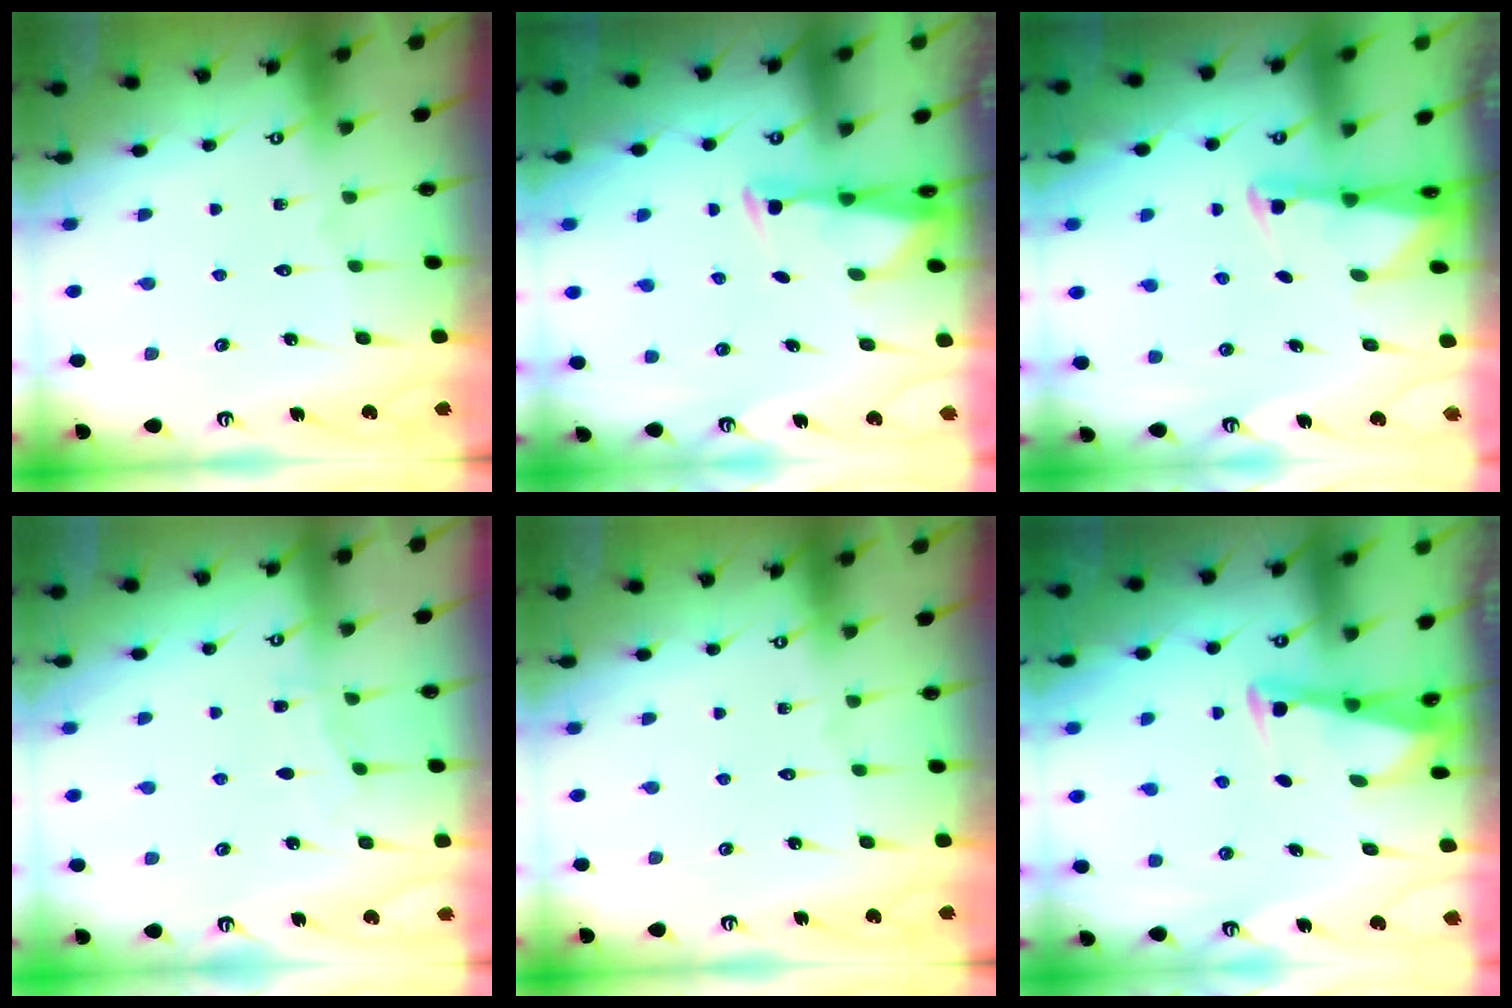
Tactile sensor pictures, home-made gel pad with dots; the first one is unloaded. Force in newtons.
{"total": 2.9, "press": 2.8, "slide": 0.8}
{"total": 2.0, "press": 2.0, "slide": 0.3}
{"total": 2.3, "press": 2.3, "slide": 0.3}
{"total": 0.0}
{"total": 3.0, "press": 3.0, "slide": 0.3}